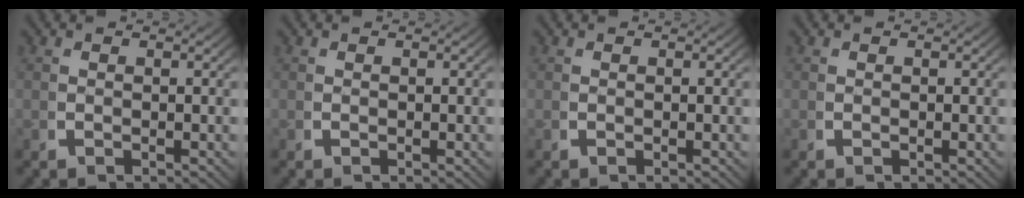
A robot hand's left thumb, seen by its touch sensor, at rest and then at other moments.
{"total": 0.0}
{"total": 0.0}
{"total": 0.0}